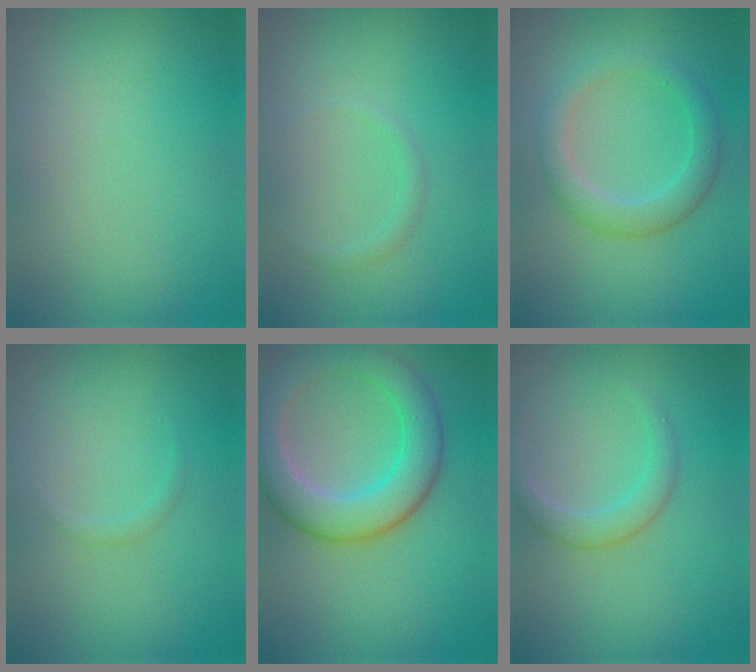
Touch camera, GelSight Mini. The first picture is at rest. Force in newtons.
{"total": 0.9, "press": 0.9, "slide": 0.1}
{"total": 3.4, "press": 3.4, "slide": 0.2}
{"total": 0.7, "press": 0.7, "slide": 0.0}
{"total": 6.8, "press": 6.8, "slide": 0.4}
{"total": 2.3, "press": 2.3, "slide": 0.1}